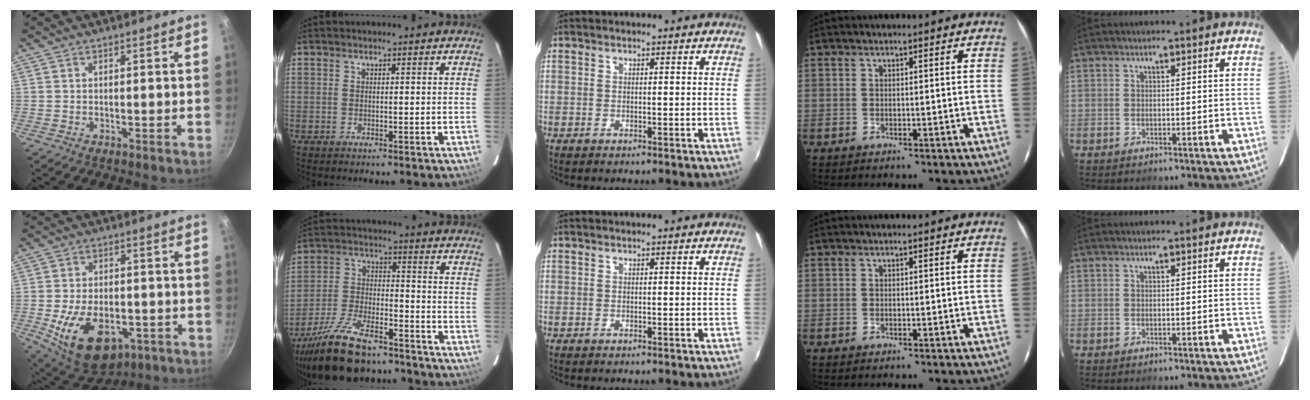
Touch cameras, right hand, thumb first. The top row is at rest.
{"thumb": {"total": 16.8, "force": [-5.6, 10.4, 12.0], "torque": [-0.178, 0.002, -0.074]}, "index": {"total": 19.2, "force": [-15.5, 6.8, 9.1], "torque": [-0.191, -0.015, -0.254]}}